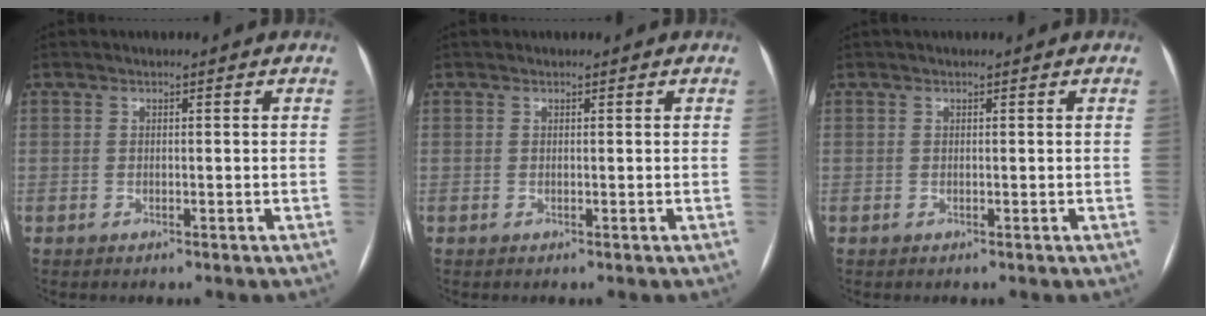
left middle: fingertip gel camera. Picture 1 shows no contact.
{"total": 0.0}
{"total": 0.7, "force": [0.6, 0.2, 0.3], "torque": [-0.009, 0.019, 0.012]}